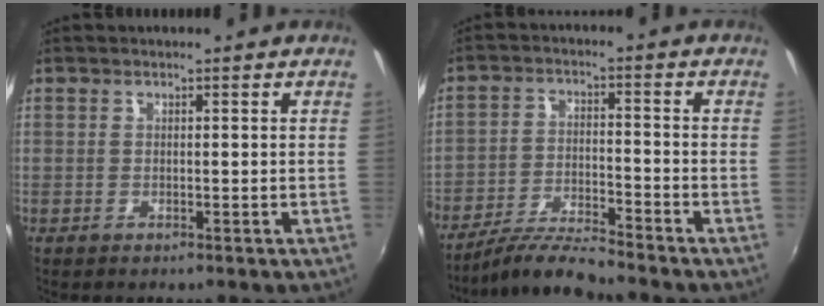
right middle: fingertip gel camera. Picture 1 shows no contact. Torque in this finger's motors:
{"motor_torque": [1.06, -1.09, 0.69, 0.21]}